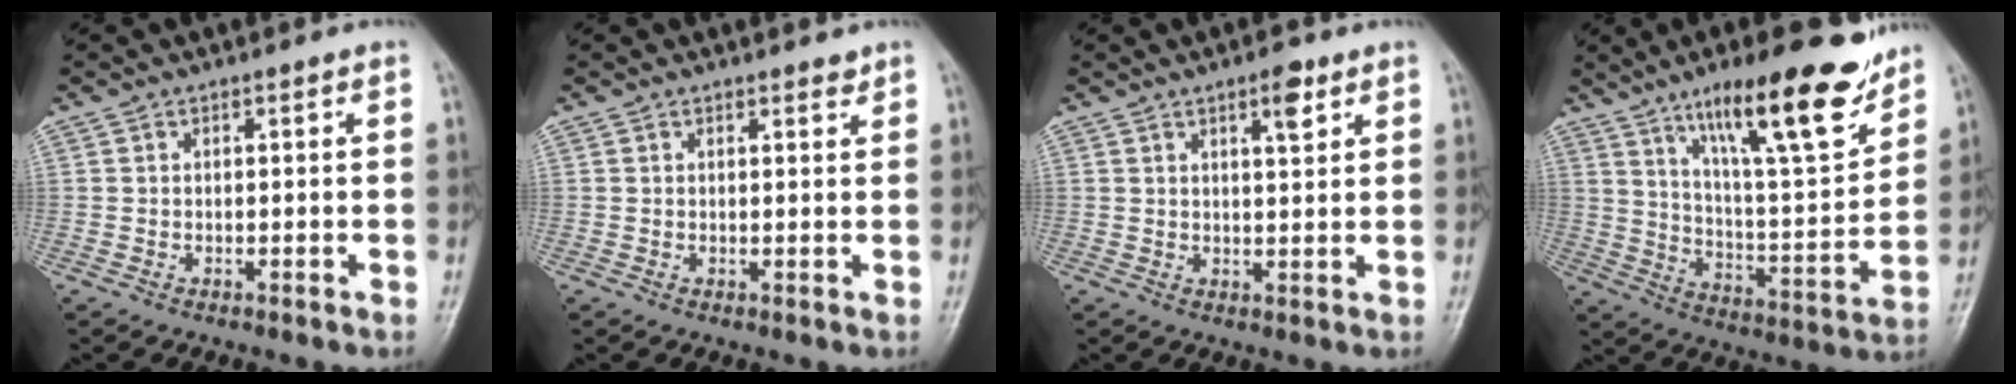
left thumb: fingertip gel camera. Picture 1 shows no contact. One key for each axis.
{"total": 1.4, "fx": 1.1, "fy": 0.4, "fz": 0.7, "tx": -0.006, "ty": -0.008, "tz": 0.016}
{"total": 4.4, "fx": 2.5, "fy": 1.3, "fz": 3.4, "tx": -0.043, "ty": -0.013, "tz": 0.037}
{"total": 20.9, "fx": 13.6, "fy": 4.9, "fz": 15.1, "tx": -0.203, "ty": -0.066, "tz": 0.222}